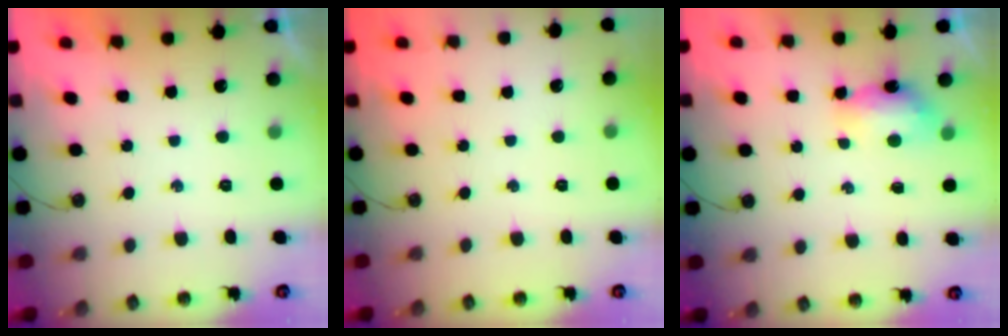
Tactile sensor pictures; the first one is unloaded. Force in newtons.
{"total": 0.0}
{"total": 6.0, "press": 5.9, "slide": 0.7}